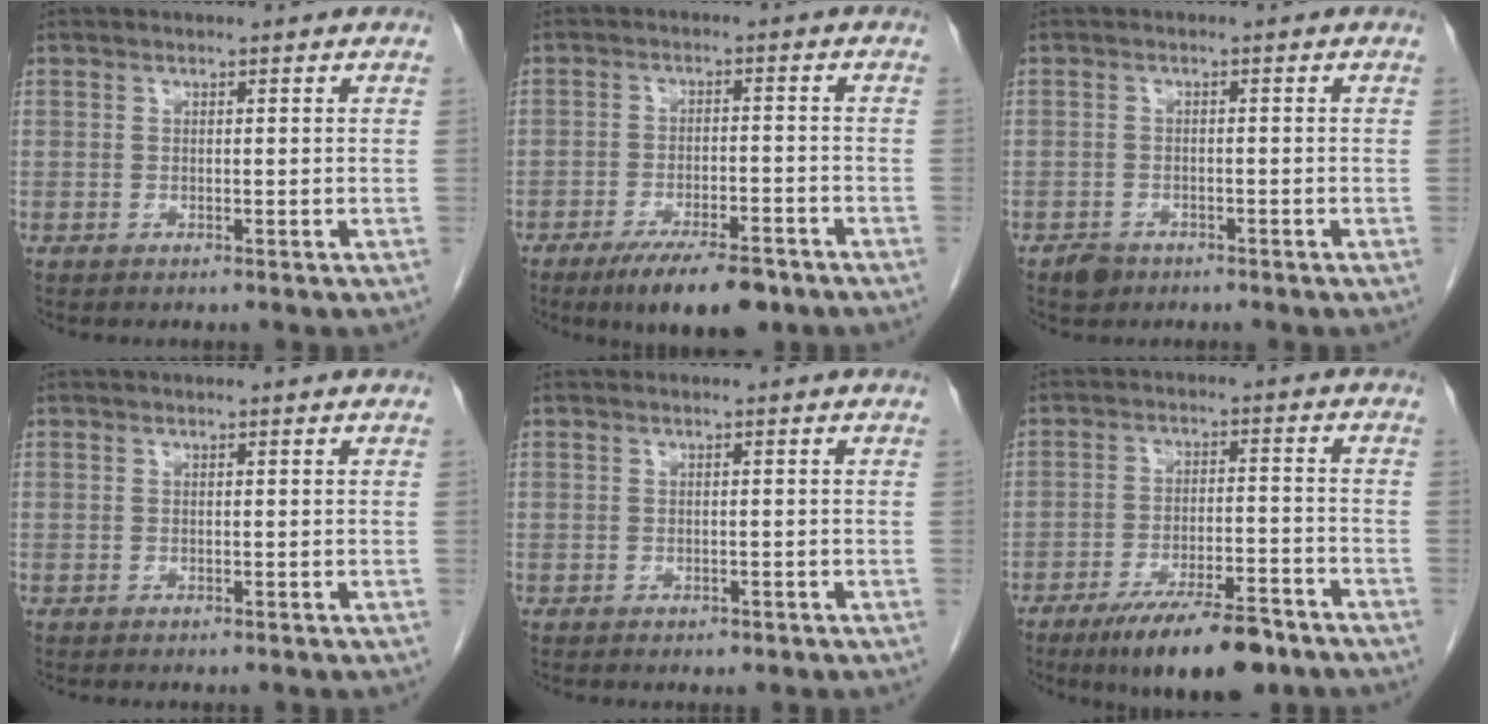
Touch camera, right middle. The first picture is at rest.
{"total": 9.7, "force": [-7.0, 2.6, 6.1], "torque": [-0.094, -0.011, -0.110]}
{"total": 2.3, "force": [-1.7, 1.5, 0.6], "torque": [-0.014, 0.003, -0.022]}
{"total": 0.0}
{"total": 1.0, "force": [-0.6, 0.7, 0.5], "torque": [-0.009, 0.000, -0.003]}
{"total": 12.2, "force": [-8.9, 2.9, 7.8], "torque": [-0.121, -0.012, -0.144]}